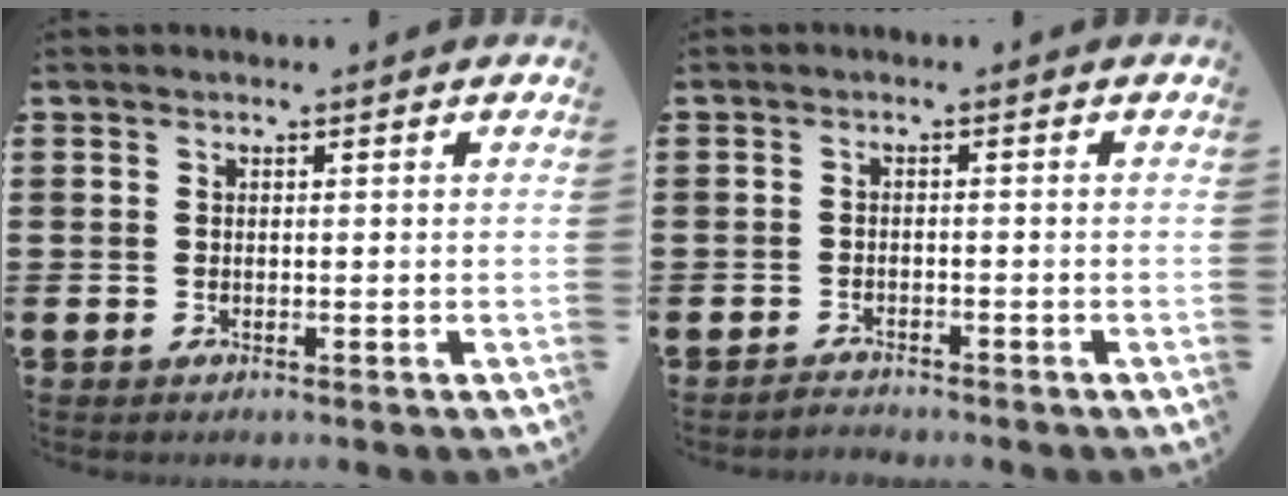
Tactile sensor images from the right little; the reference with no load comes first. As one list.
[{"total": 1.3, "force": [-1.3, 0.0, -0.1], "torque": [-0.003, 0.002, -0.027]}]